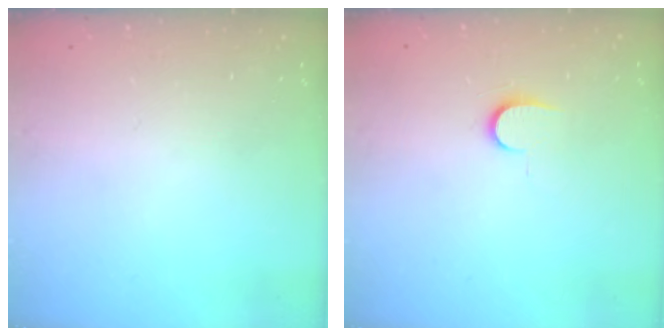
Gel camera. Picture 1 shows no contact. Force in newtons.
{"total": 6.9, "press": 6.9, "slide": 0.8}